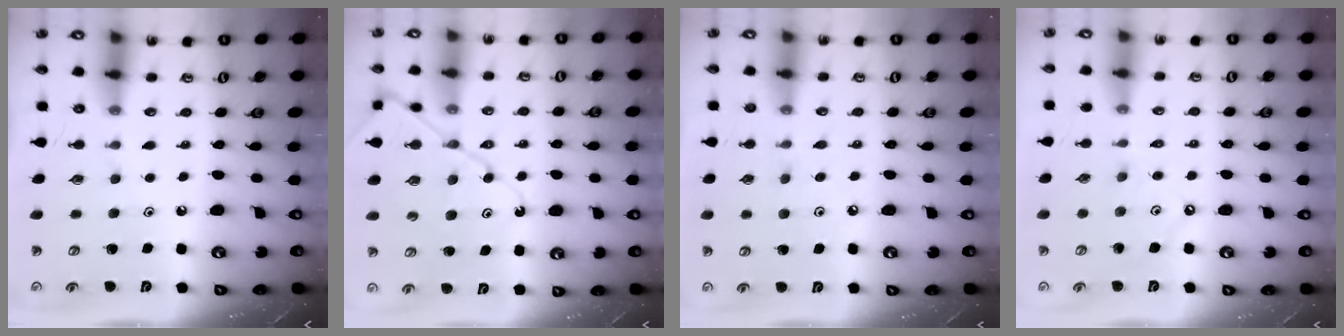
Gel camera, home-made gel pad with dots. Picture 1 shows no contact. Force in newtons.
{"total": 12.4, "press": 12.3, "slide": 1.3}
{"total": 5.1, "press": 5.0, "slide": 0.7}
{"total": 2.3, "press": 2.3, "slide": 0.2}